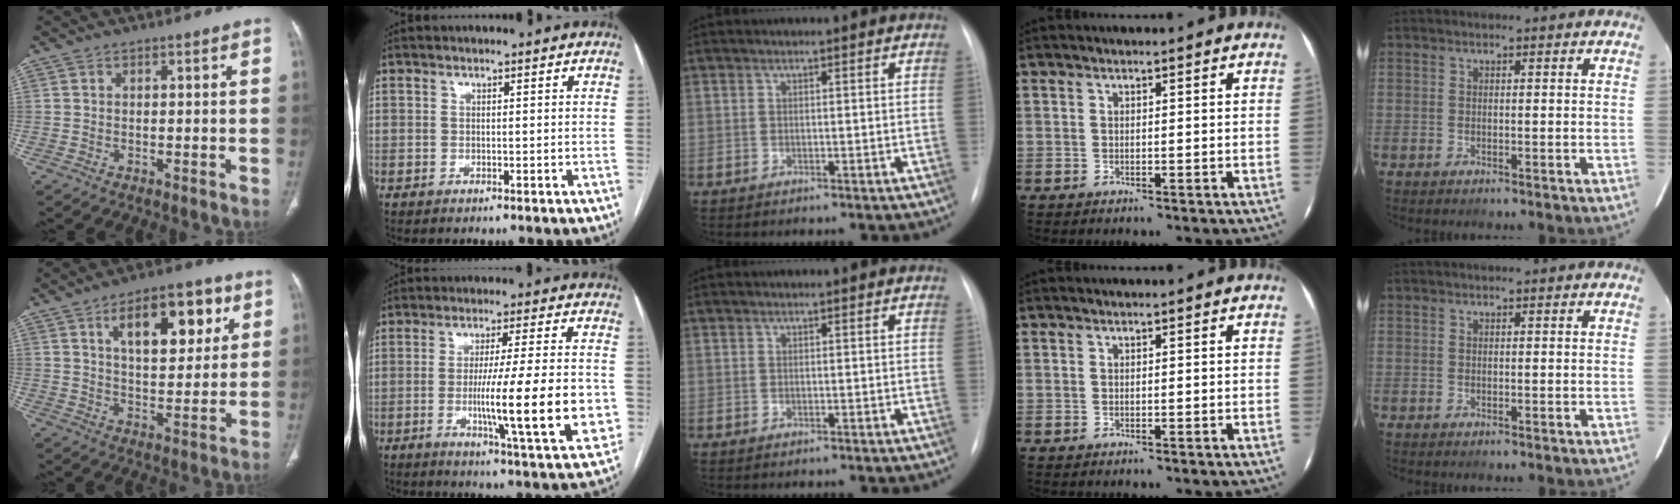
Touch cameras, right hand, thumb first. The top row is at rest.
{"thumb": {"total": 15.2, "force": [6.3, 7.4, 11.7], "torque": [-0.132, -0.015, 0.097]}, "index": {"total": 16.3, "force": [-2.7, 0.6, 16.0], "torque": [-0.224, -0.016, -0.040]}}